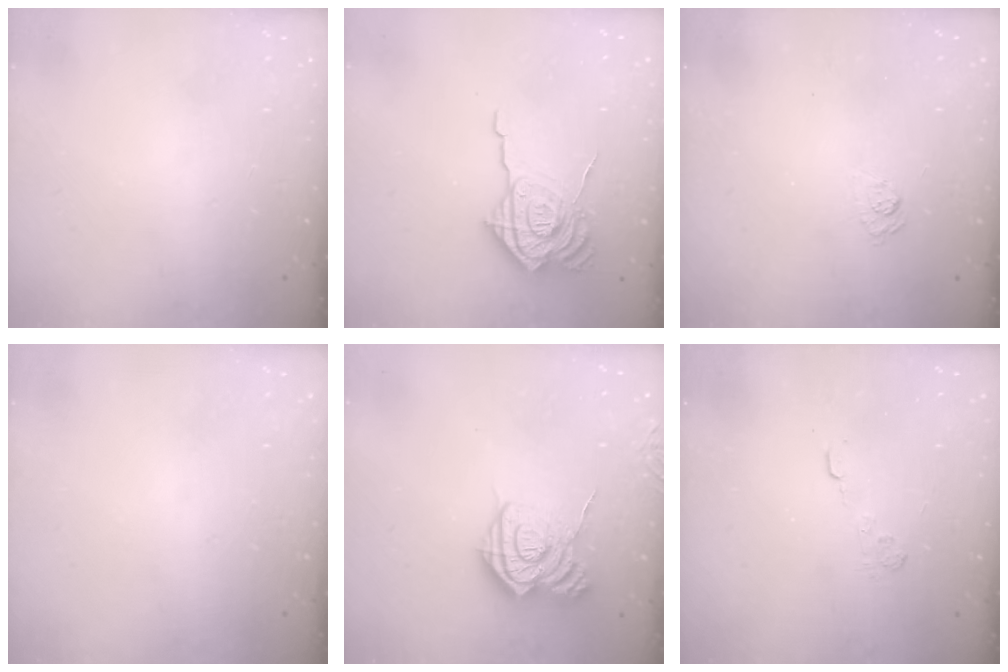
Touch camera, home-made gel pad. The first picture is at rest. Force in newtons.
{"total": 15.9, "press": 15.9, "slide": 1.4}
{"total": 3.4, "press": 3.0, "slide": 1.5}
{"total": 0.0}
{"total": 14.6, "press": 14.5, "slide": 1.4}
{"total": 2.7, "press": 2.3, "slide": 1.4}